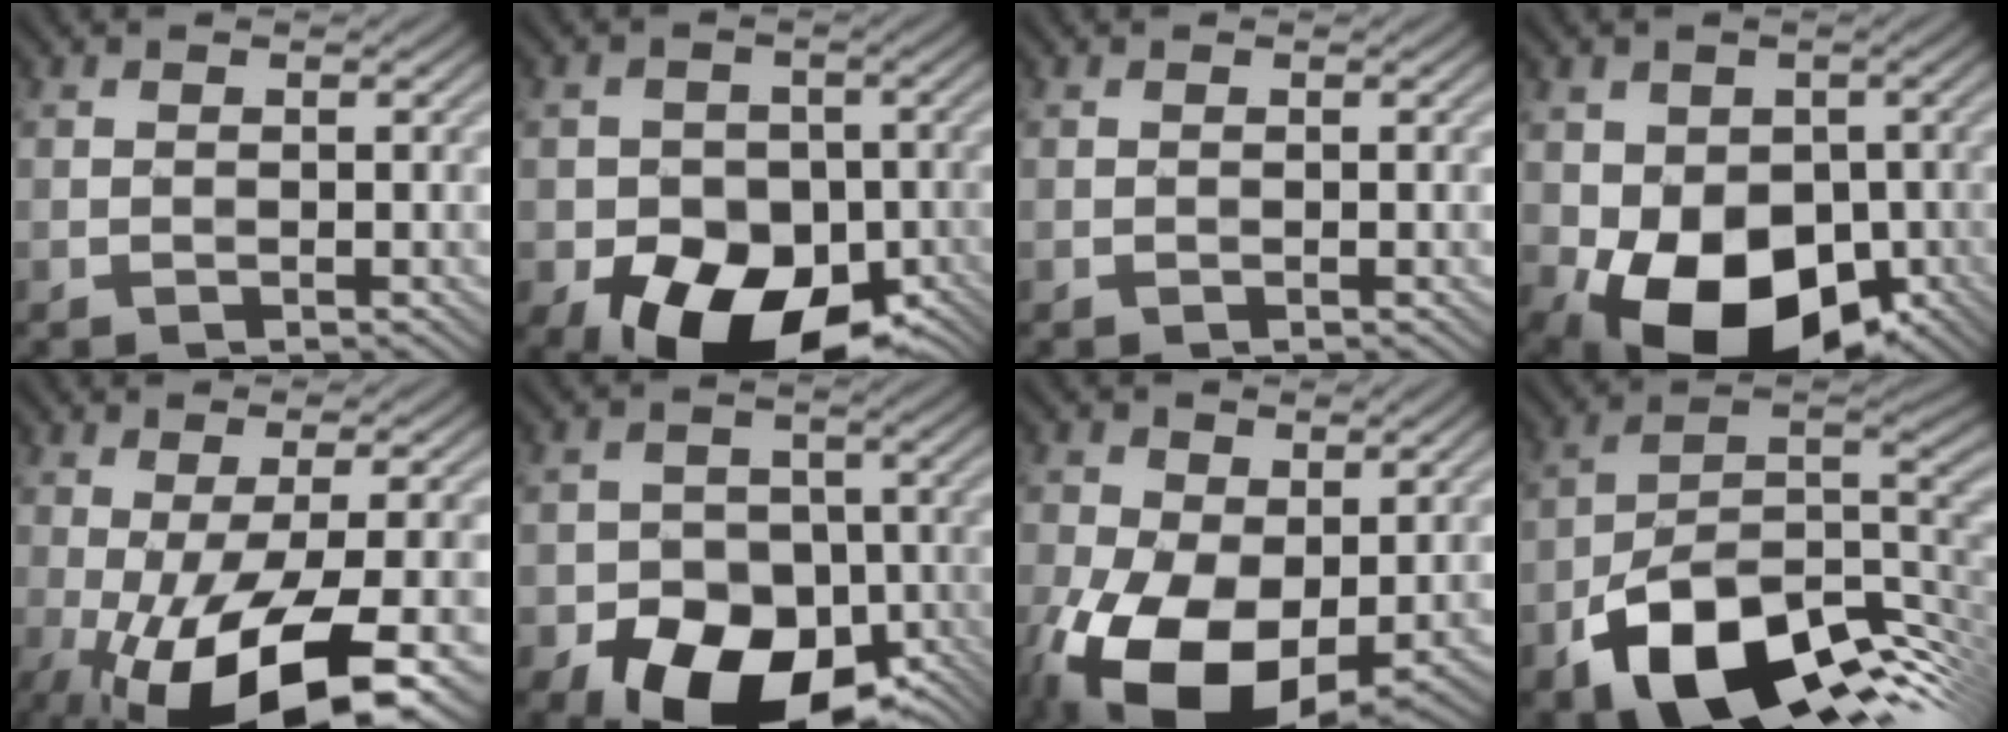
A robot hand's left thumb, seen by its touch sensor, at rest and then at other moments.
{"total": 14.5, "force": [-6.6, 10.1, 8.1], "torque": [-0.113, -0.033, -0.109]}
{"total": 0.0}
{"total": 12.6, "force": [-3.6, 8.9, 8.1], "torque": [-0.120, -0.029, -0.057]}
{"total": 14.2, "force": [-5.4, 4.1, 12.5], "torque": [-0.217, -0.017, -0.078]}
{"total": 15.5, "force": [-8.1, 10.3, 8.3], "torque": [-0.131, -0.035, -0.129]}
{"total": 14.1, "force": [-3.3, 8.4, 10.9], "torque": [-0.229, -0.025, -0.049]}
{"total": 15.4, "force": [-7.2, 8.6, 10.6], "torque": [-0.184, -0.021, -0.117]}